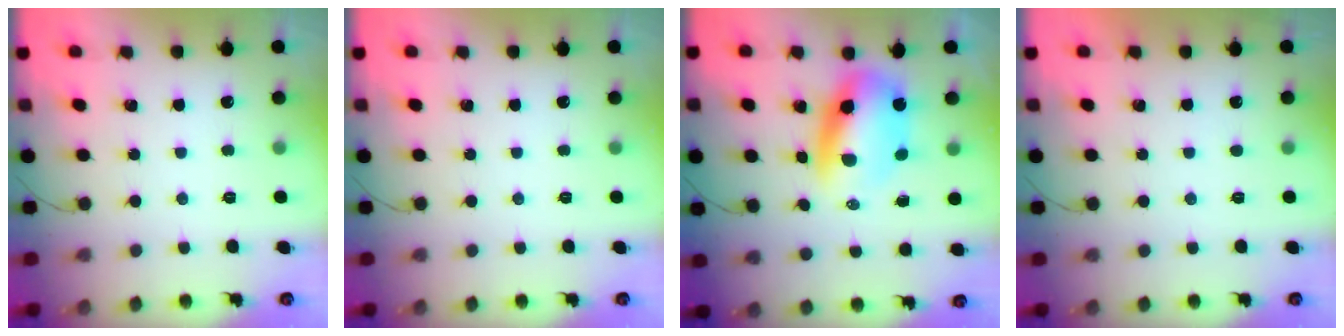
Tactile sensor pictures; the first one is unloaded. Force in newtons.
{"total": 0.0}
{"total": 10.1, "press": 9.7, "slide": 2.7}
{"total": 1.0, "press": 0.9, "slide": 0.2}